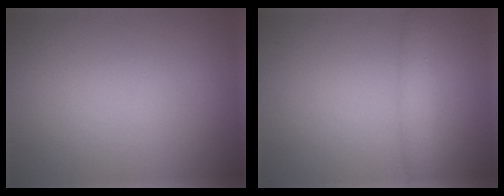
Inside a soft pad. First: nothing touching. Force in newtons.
{"total": 1.9, "press": 1.9, "slide": 0.1}